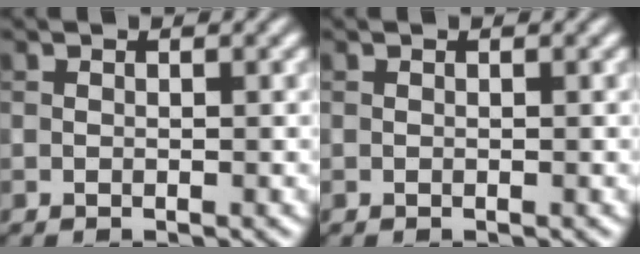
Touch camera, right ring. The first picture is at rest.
{"total": 0.0}